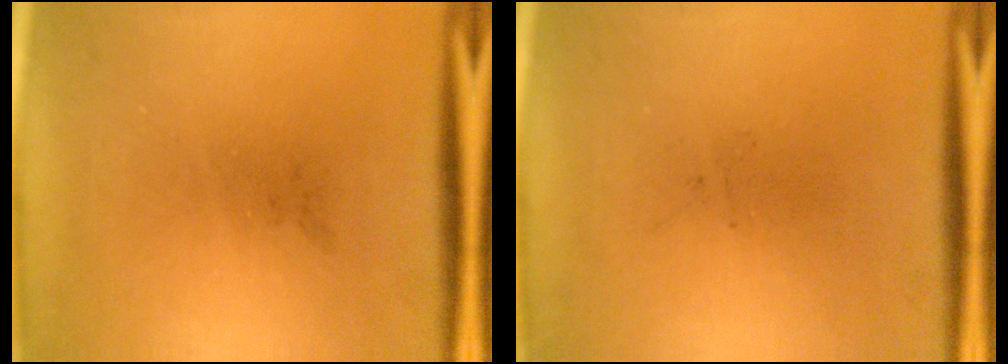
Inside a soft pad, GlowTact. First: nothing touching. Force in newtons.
{"total": 0.0}